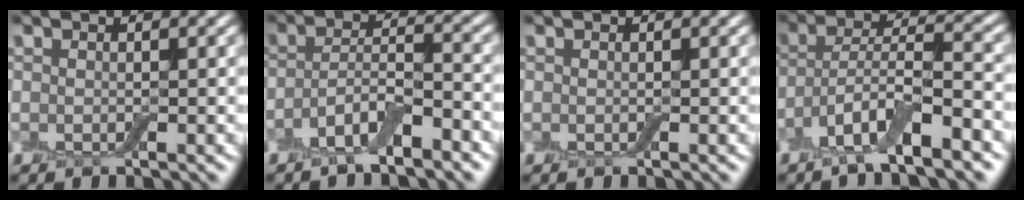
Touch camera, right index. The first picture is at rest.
{"total": 4.0, "force": [-2.7, 1.0, 2.8], "torque": [-0.052, 0.001, -0.055]}
{"total": 0.0}
{"total": 6.3, "force": [-3.9, 1.2, 4.8], "torque": [-0.088, 0.003, -0.076]}